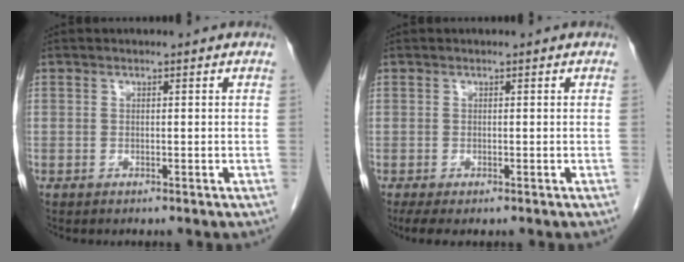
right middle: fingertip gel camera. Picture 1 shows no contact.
{"total": 3.3, "force": [-2.4, 1.0, 2.1], "torque": [-0.043, -0.014, -0.034]}